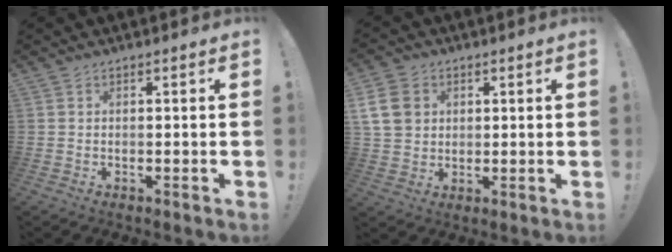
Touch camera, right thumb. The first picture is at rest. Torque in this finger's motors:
{"motor_torque": [0.03, 0.03, 0.03, 0.01, 0.00]}